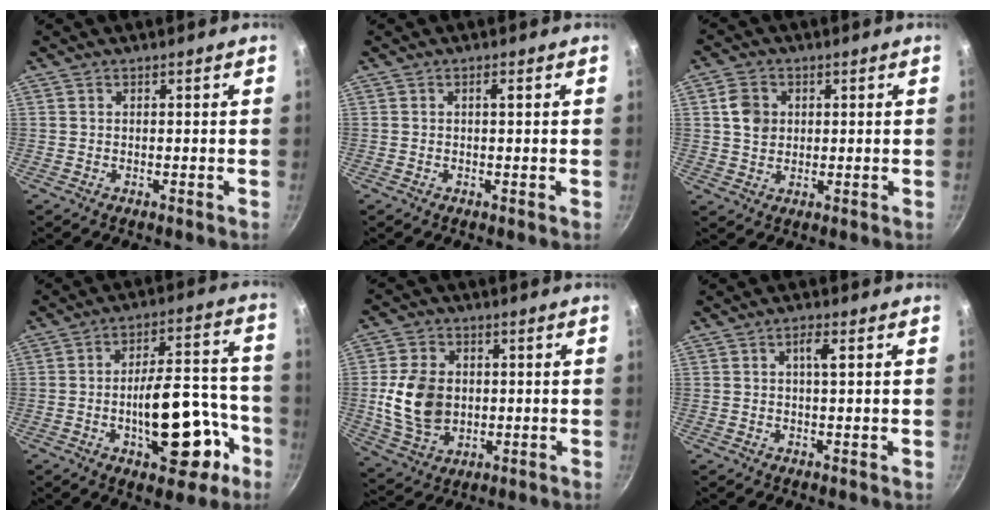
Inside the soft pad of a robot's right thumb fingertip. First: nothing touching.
{"total": 1.4, "force": [0.3, 0.2, 1.3], "torque": [-0.026, 0.002, 0.004]}
{"total": 5.6, "force": [1.1, 4.6, 3.0], "torque": [-0.038, 0.003, 0.019]}
{"total": 17.9, "force": [-6.3, 8.2, 14.6], "torque": [-0.165, 0.057, -0.081]}
{"total": 12.5, "force": [0.1, 9.2, 8.4], "torque": [-0.141, -0.003, 0.009]}
{"total": 2.9, "force": [0.7, 0.5, 2.7], "torque": [-0.052, 0.003, 0.010]}